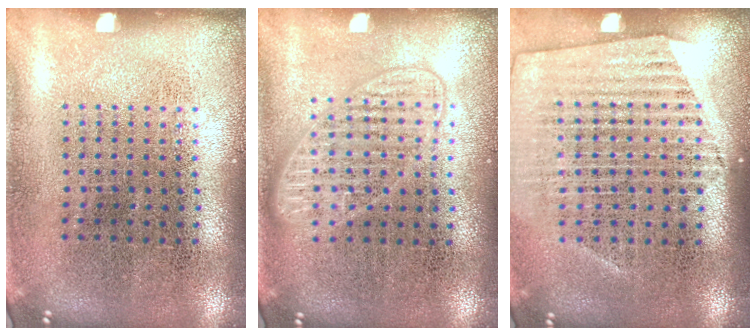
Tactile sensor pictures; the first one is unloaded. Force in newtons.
{"total": 1.3, "press": 1.3, "slide": 0.3}
{"total": 1.5, "press": 1.3, "slide": 0.6}